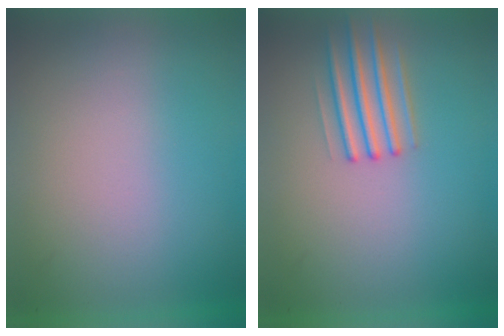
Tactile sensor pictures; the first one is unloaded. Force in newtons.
{"total": 2.1}